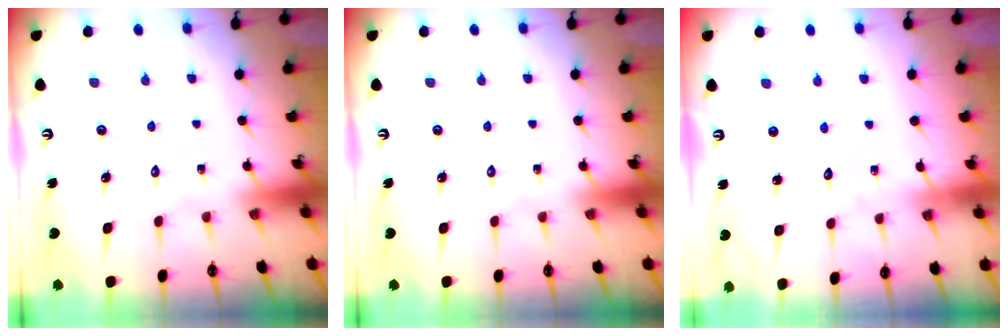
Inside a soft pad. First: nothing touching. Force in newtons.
{"total": 0.0}
{"total": 2.8, "press": 2.8, "slide": 0.3}